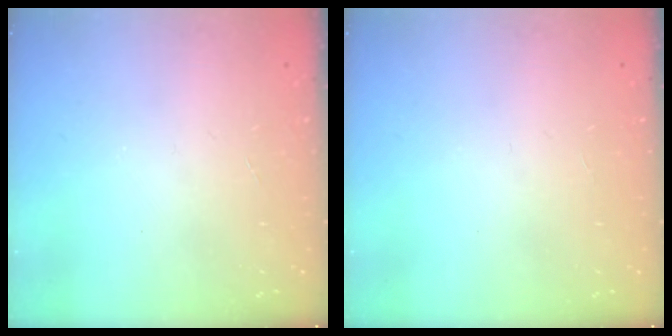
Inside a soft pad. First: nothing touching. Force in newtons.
{"total": 0.0}